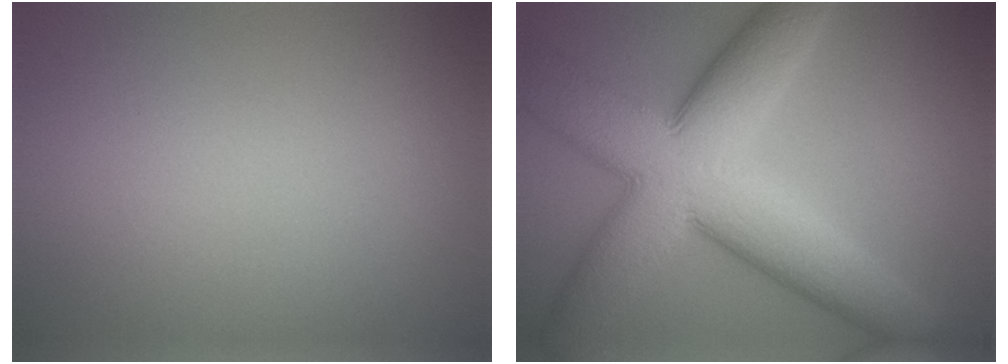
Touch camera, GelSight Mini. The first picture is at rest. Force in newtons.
{"total": 12.5, "press": 12.5, "slide": 0.7}